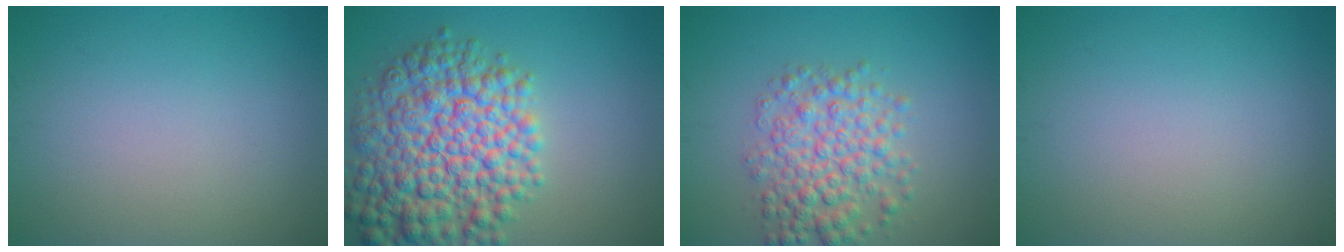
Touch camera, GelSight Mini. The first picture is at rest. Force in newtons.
{"total": 10.8, "press": 10.8, "slide": 0.3}
{"total": 5.3, "press": 5.3, "slide": 0.1}
{"total": 0.0}